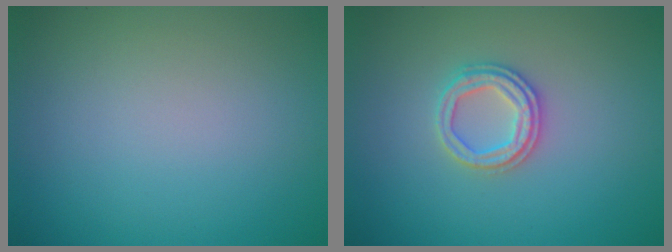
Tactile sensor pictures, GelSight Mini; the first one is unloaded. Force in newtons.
{"total": 2.5, "press": 2.4, "slide": 0.6}